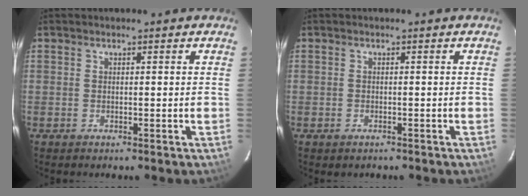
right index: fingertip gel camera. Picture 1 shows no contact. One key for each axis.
{"total": 1.0, "fx": -0.6, "fy": 0.7, "fz": 0.2, "tx": -0.005, "ty": 0.000, "tz": -0.007}